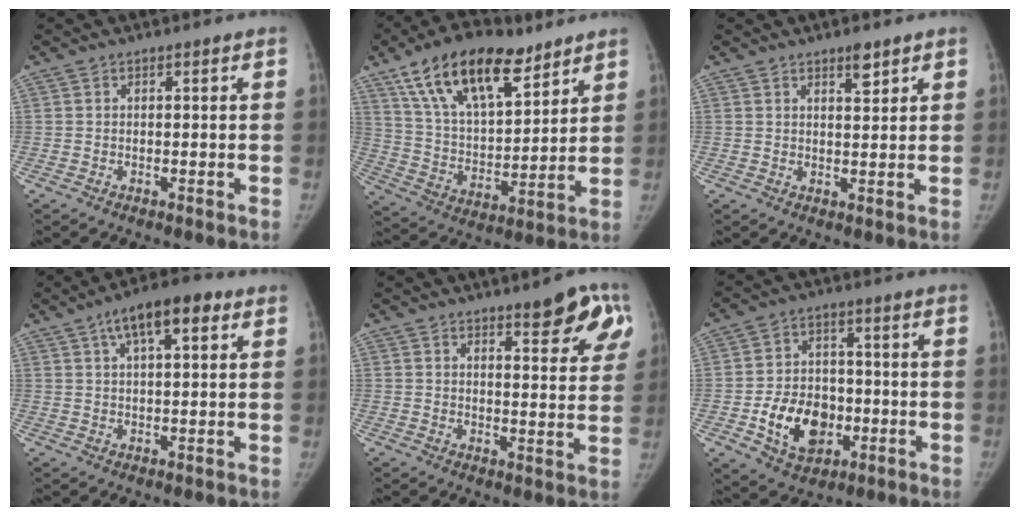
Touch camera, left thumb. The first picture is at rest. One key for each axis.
{"total": 20.7, "fx": 12.9, "fy": 9.4, "fz": 13.3, "tx": -0.201, "ty": -0.040, "tz": 0.236}
{"total": 4.0, "fx": 2.9, "fy": 1.3, "fz": 2.5, "tx": -0.027, "ty": -0.021, "tz": 0.045}
{"total": 9.6, "fx": 4.4, "fy": 3.6, "fz": 7.7, "tx": -0.112, "ty": 0.008, "tz": 0.066}
{"total": 10.0, "fx": 5.8, "fy": 2.8, "fz": 7.6, "tx": -0.065, "ty": -0.028, "tz": 0.071}
{"total": 13.1, "fx": -3.6, "fy": 9.7, "fz": 8.1, "tx": -0.097, "ty": 0.016, "tz": -0.053}